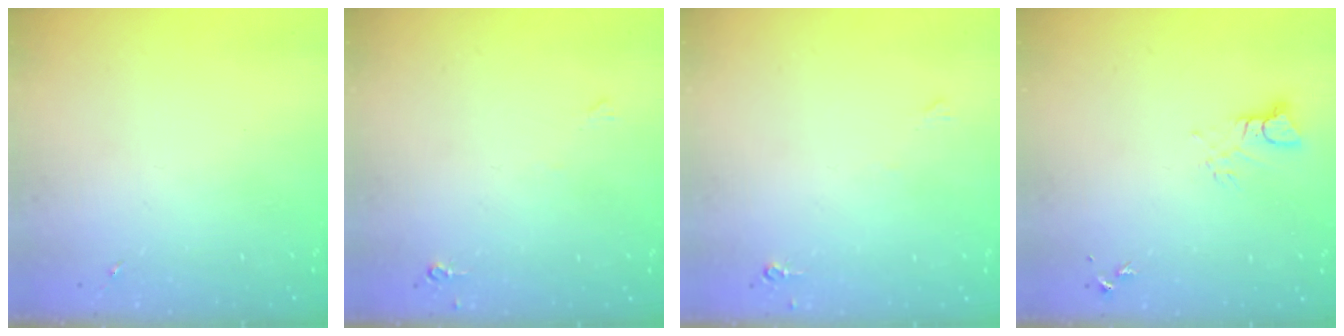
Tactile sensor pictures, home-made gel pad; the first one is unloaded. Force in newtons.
{"total": 3.8, "press": 3.8, "slide": 0.6}
{"total": 3.8, "press": 3.8, "slide": 0.6}
{"total": 3.6, "press": 3.6, "slide": 0.3}